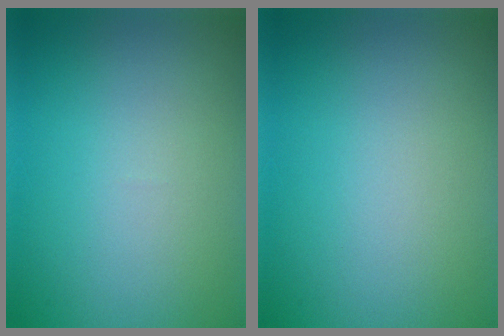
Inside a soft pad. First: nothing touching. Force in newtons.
{"total": 0.0}